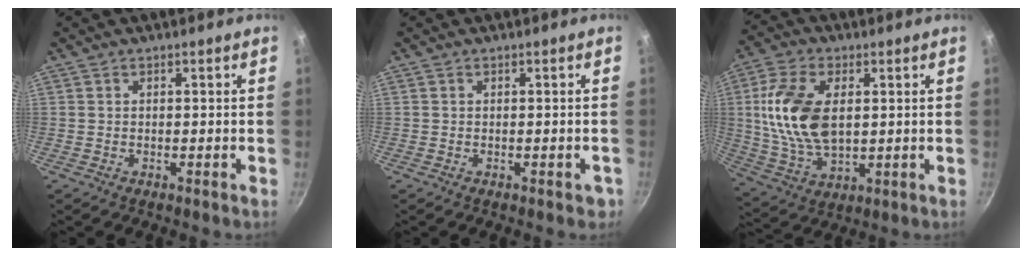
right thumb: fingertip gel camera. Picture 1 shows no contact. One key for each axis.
{"total": 1.5, "fx": -0.7, "fy": 1.0, "fz": 1.0, "tx": 0.000, "ty": 0.009, "tz": -0.004}
{"total": 15.4, "fx": 2.4, "fy": 8.8, "fz": 12.4, "tx": -0.229, "ty": -0.009, "tz": 0.052}